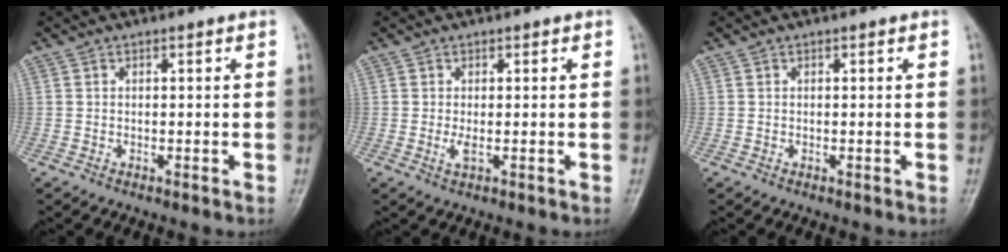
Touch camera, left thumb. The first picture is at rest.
{"total": 1.6, "force": [0.1, 0.7, 1.5], "torque": [-0.029, -0.004, 0.003]}
{"total": 0.0}